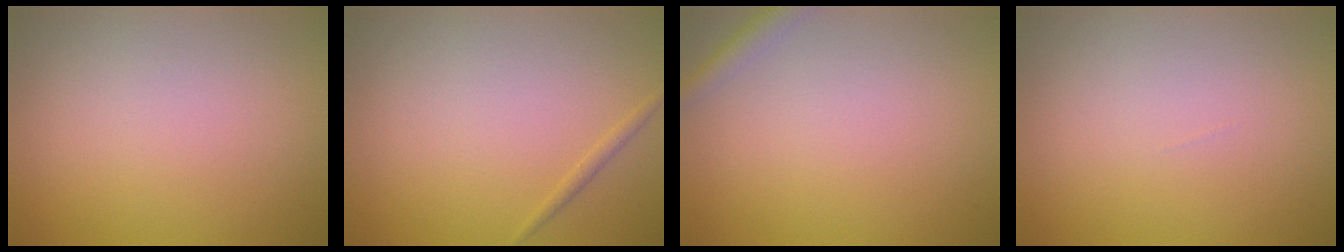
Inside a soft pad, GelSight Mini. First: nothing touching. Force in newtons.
{"total": 0.6, "press": 0.6, "slide": 0.0}
{"total": 1.6, "press": 1.6, "slide": 0.1}
{"total": 0.0}